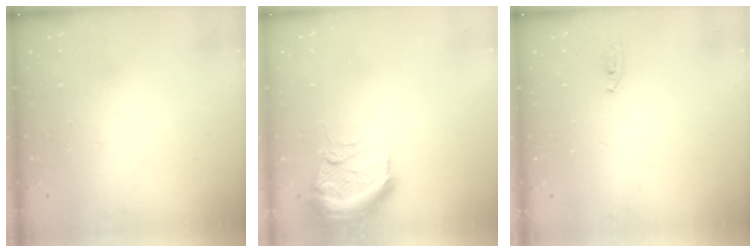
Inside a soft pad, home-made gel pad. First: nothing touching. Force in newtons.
{"total": 12.2, "press": 11.9, "slide": 2.6}
{"total": 2.7, "press": 2.5, "slide": 1.0}